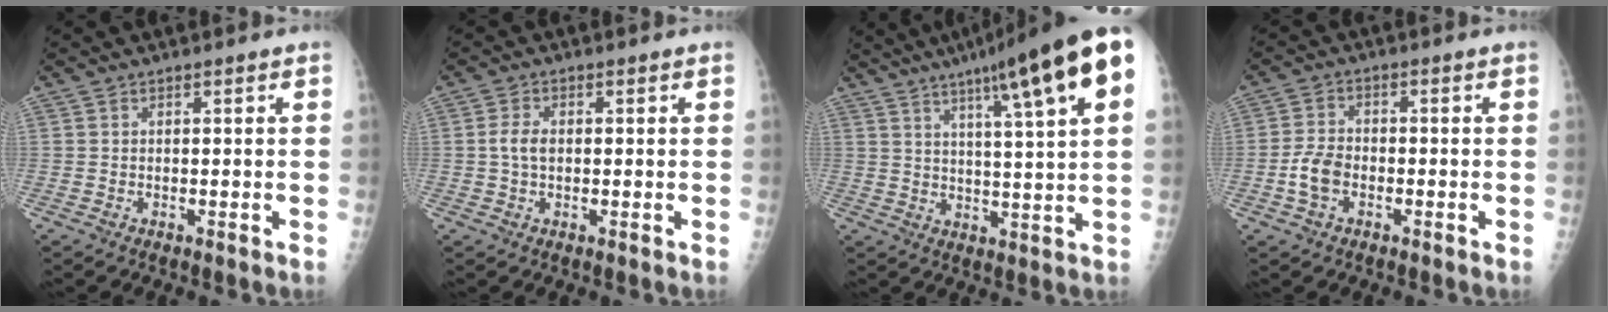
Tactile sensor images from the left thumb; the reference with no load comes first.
{"total": 3.3, "force": [0.1, 2.1, 2.6], "torque": [-0.053, 0.004, 0.000]}
{"total": 17.7, "force": [9.5, 1.4, 14.9], "torque": [-0.207, -0.016, 0.131]}
{"total": 5.3, "force": [-1.8, 3.4, 3.6], "torque": [-0.071, 0.012, -0.038]}